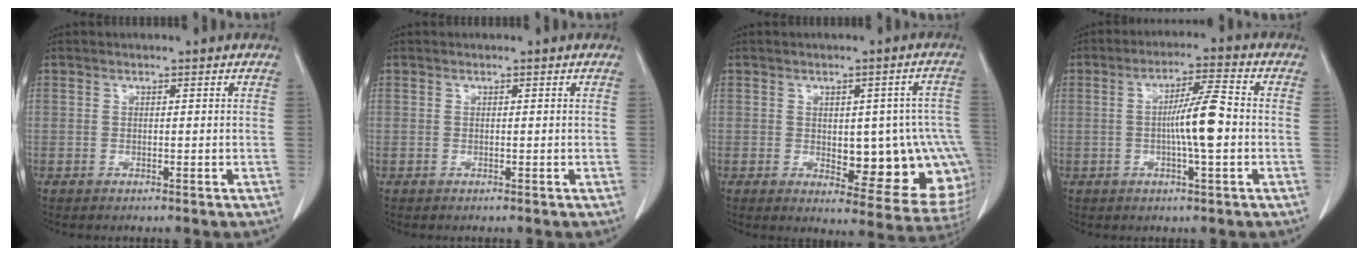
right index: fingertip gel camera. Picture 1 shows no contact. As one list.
[{"total": 0.0}, {"total": 15.6, "force": [-2.1, 6.3, 14.1], "torque": [-0.120, 0.020, -0.003]}, {"total": 7.4, "force": [-0.7, 0.2, 7.4], "torque": [-0.132, 0.005, -0.015]}]